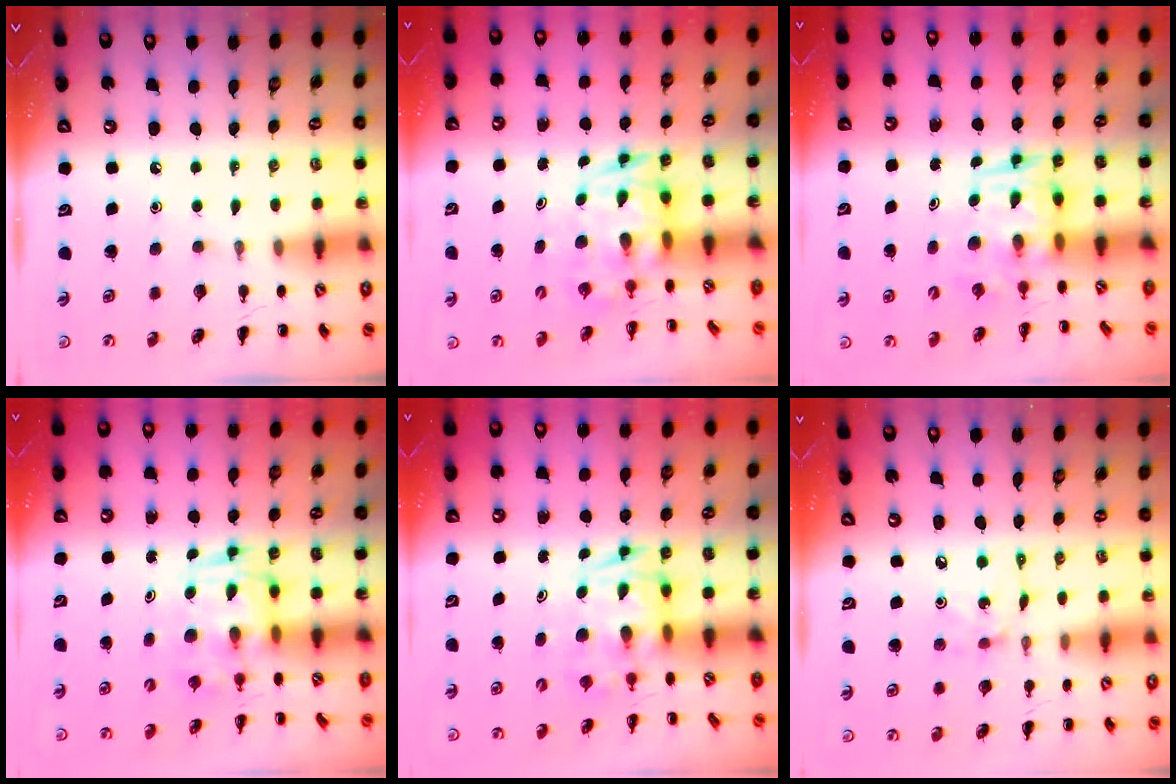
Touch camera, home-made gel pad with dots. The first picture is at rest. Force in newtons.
{"total": 3.8, "press": 3.7, "slide": 0.8}
{"total": 3.9, "press": 3.8, "slide": 0.7}
{"total": 2.9, "press": 2.9, "slide": 0.5}
{"total": 2.8, "press": 2.7, "slide": 0.5}
{"total": 2.6, "press": 2.6, "slide": 0.5}